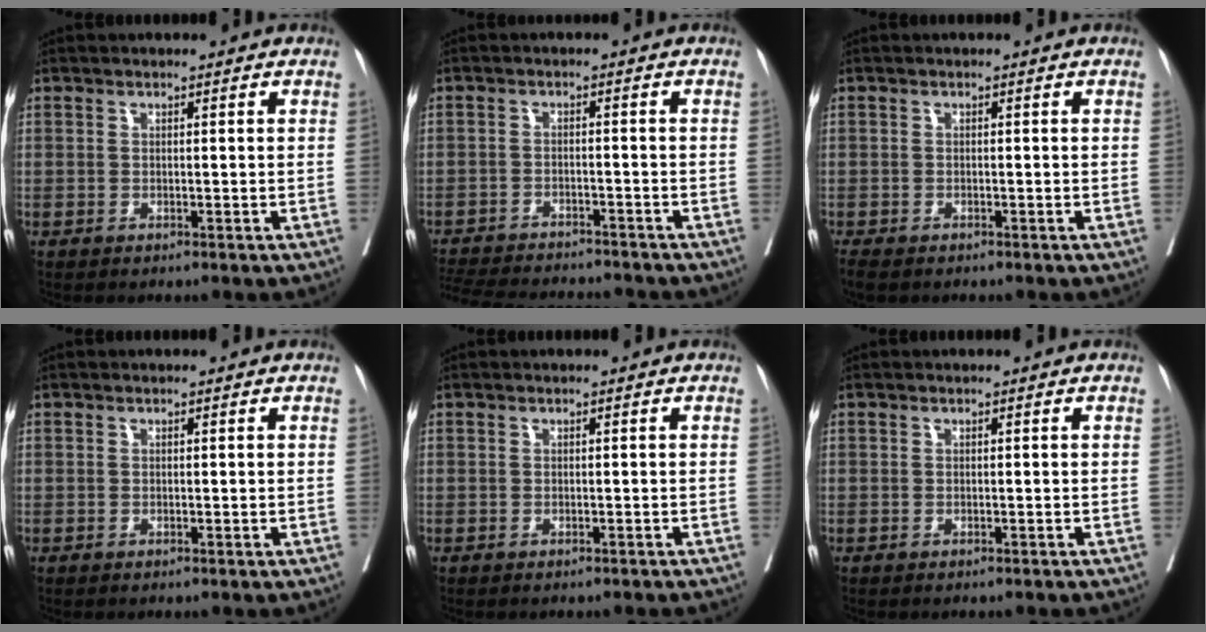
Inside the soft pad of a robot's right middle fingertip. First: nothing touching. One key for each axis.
{"total": 15.1, "fx": -13.9, "fy": 2.9, "fz": 5.1, "tx": -0.117, "ty": -0.013, "tz": -0.195}
{"total": 2.9, "fx": -2.3, "fy": 1.2, "fz": 1.3, "tx": -0.027, "ty": -0.010, "tz": -0.034}
{"total": 0.0}
{"total": 1.4, "fx": -1.3, "fy": 0.1, "fz": 0.3, "tx": -0.009, "ty": -0.001, "tz": -0.016}
{"total": 0.8, "fx": -0.7, "fy": 0.1, "fz": 0.2, "tx": -0.004, "ty": -0.001, "tz": -0.013}